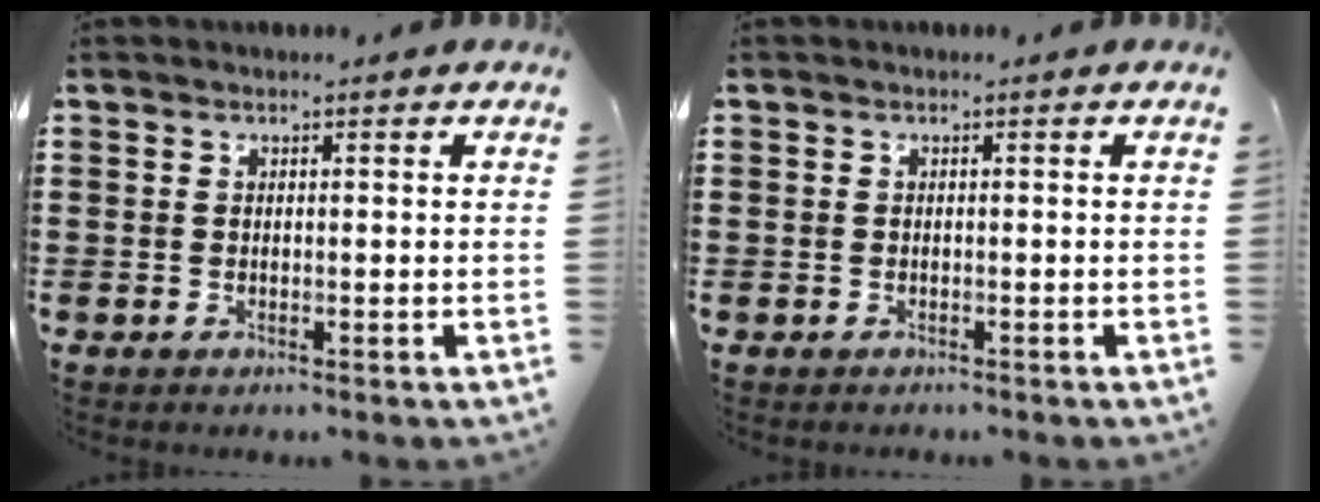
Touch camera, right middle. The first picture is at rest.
{"total": 0.5, "force": [-0.4, 0.3, 0.0], "torque": [0.000, 0.002, -0.009]}